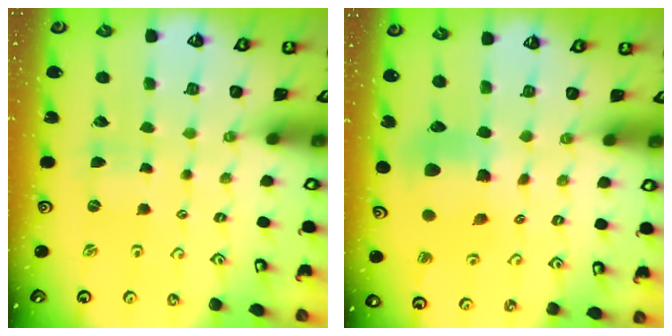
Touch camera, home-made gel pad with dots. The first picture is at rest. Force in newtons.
{"total": 9.2, "press": 9.1, "slide": 1.2}